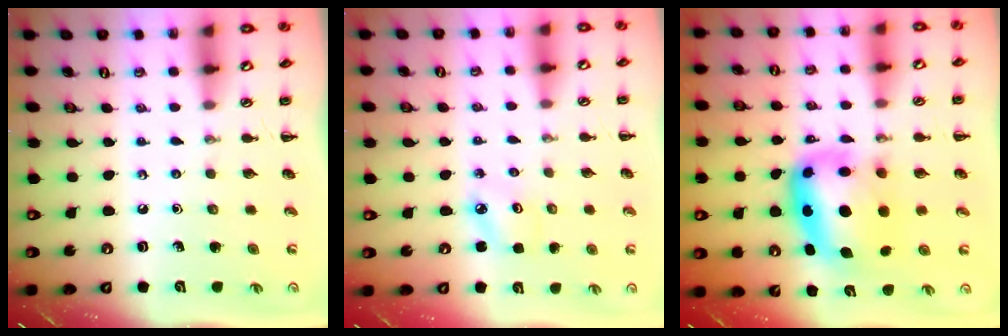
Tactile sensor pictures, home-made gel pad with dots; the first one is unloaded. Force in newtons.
{"total": 3.0, "press": 2.9, "slide": 0.6}
{"total": 12.0, "press": 11.6, "slide": 3.2}